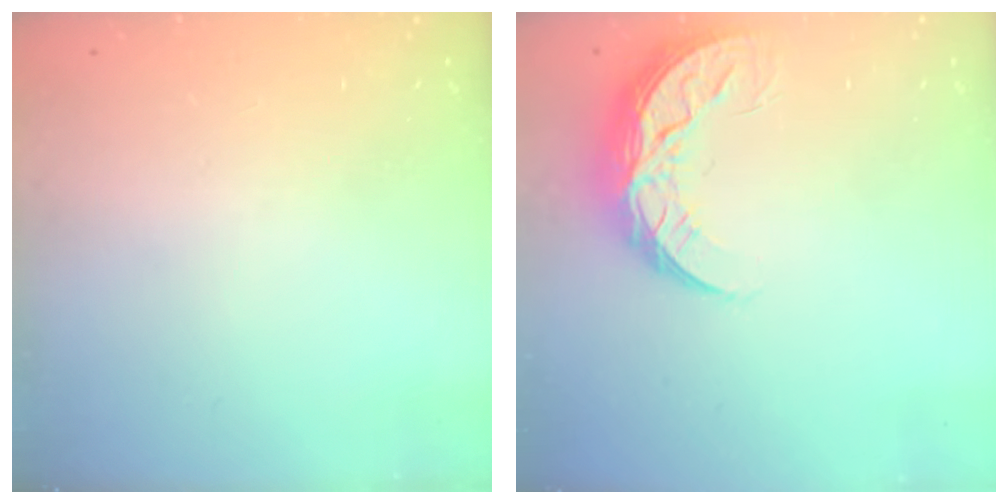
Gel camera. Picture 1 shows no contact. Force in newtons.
{"total": 9.0, "press": 9.0, "slide": 0.3}